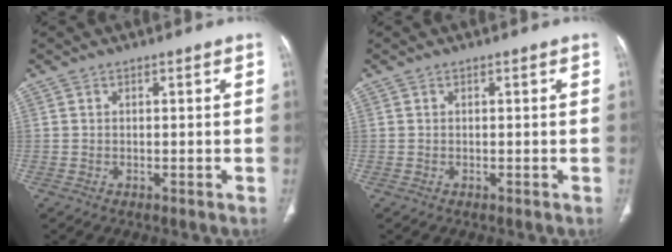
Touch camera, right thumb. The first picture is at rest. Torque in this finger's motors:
{"motor_torque": [0.00, 0.00, -0.01, 0.01, 0.00]}